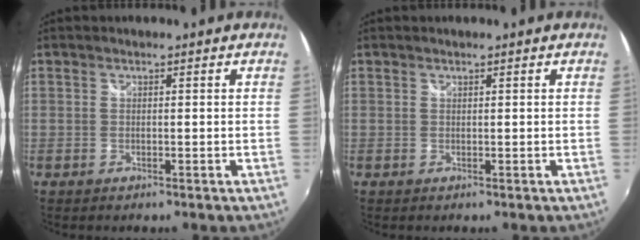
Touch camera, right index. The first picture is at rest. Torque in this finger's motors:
{"motor_torque": [-0.08, -0.07, -0.02, 0.00]}